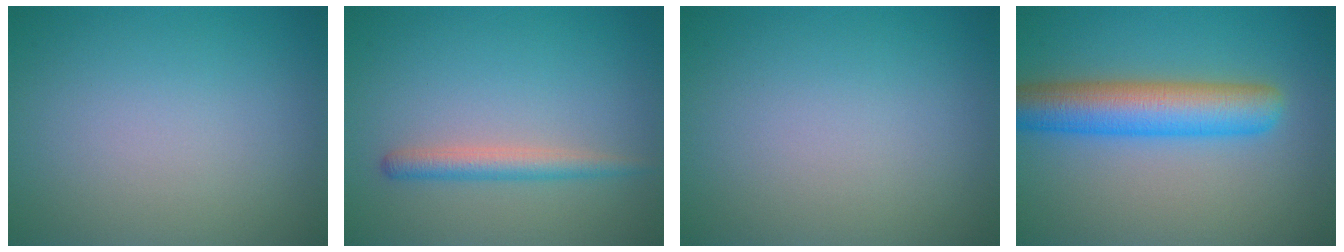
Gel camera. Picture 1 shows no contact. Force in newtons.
{"total": 2.2, "press": 2.2, "slide": 0.0}
{"total": 0.0}
{"total": 6.8, "press": 6.8, "slide": 0.2}